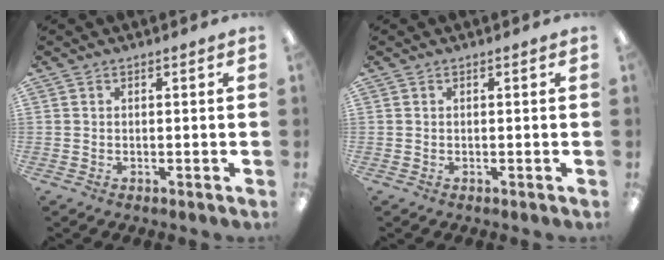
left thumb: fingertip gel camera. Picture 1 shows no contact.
{"total": 0.0}